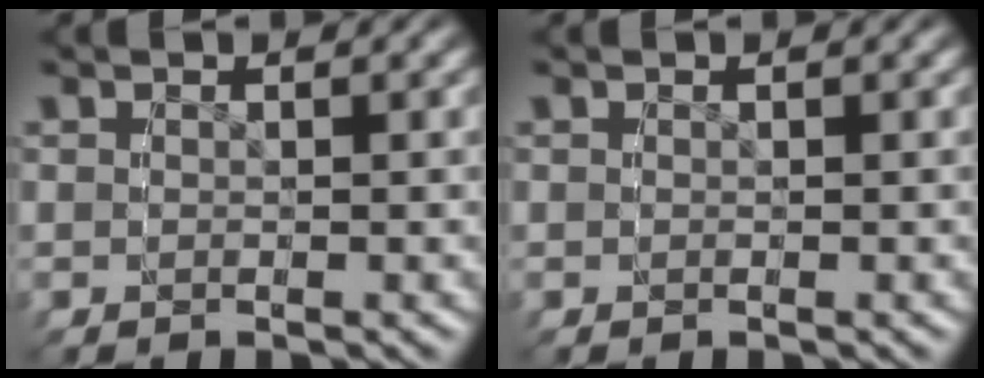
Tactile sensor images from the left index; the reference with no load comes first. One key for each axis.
{"total": 0.0}